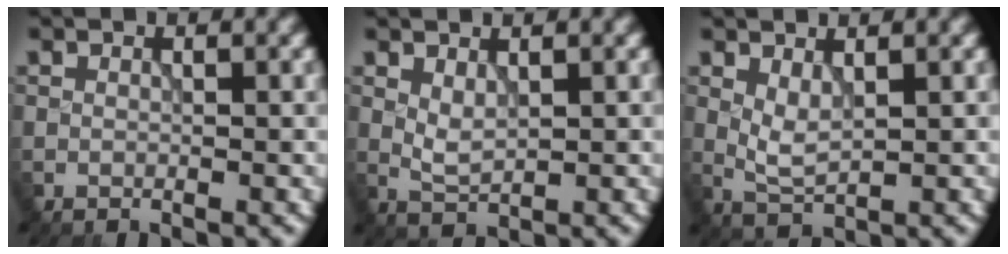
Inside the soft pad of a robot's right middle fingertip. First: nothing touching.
{"total": 1.7, "force": [0.7, 0.7, 1.4], "torque": [-0.032, -0.002, 0.019]}
{"total": 2.1, "force": [0.8, 0.8, 1.8], "torque": [-0.043, -0.004, 0.021]}